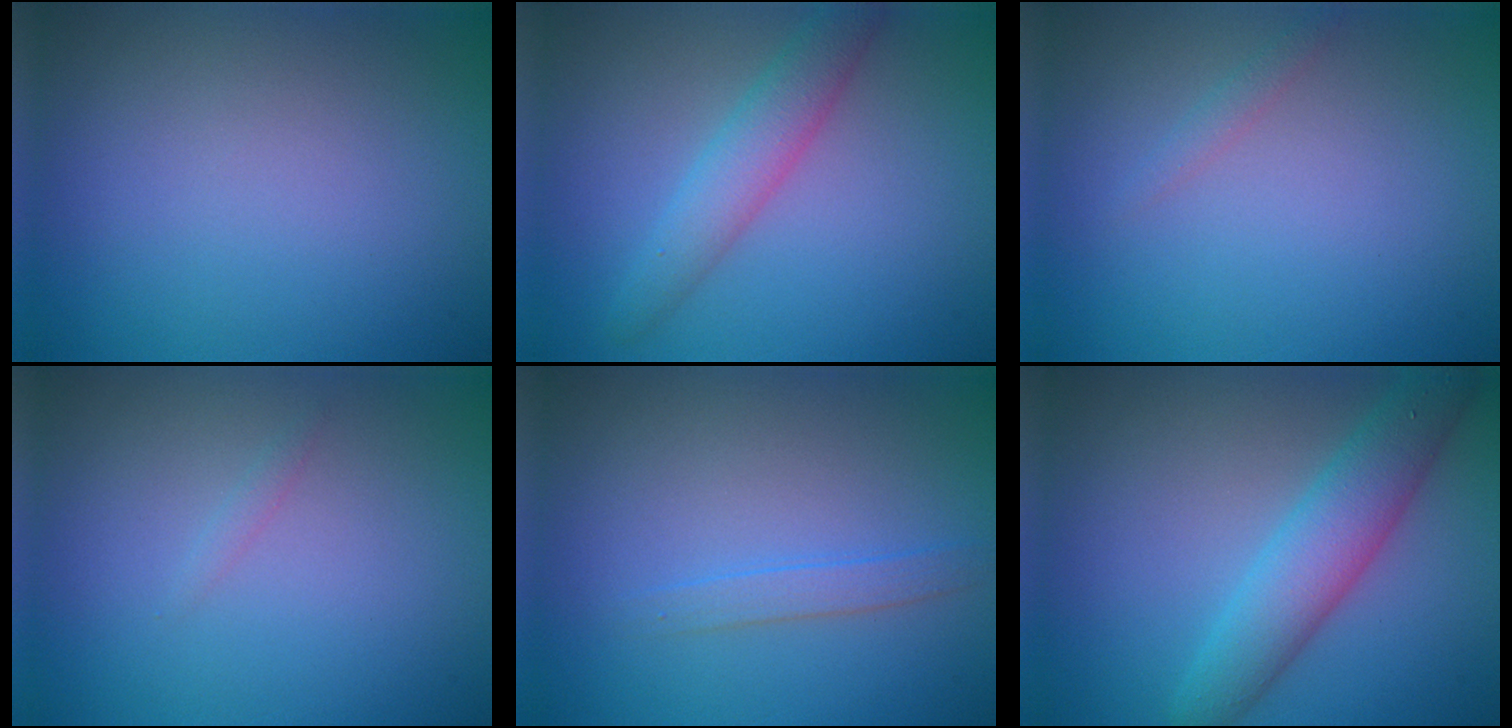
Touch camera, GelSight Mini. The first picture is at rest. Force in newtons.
{"total": 3.3, "press": 3.3, "slide": 0.1}
{"total": 0.8, "press": 0.8, "slide": 0.0}
{"total": 0.5, "press": 0.5, "slide": 0.0}
{"total": 1.3, "press": 1.3, "slide": 0.1}
{"total": 5.1, "press": 5.1, "slide": 0.2}